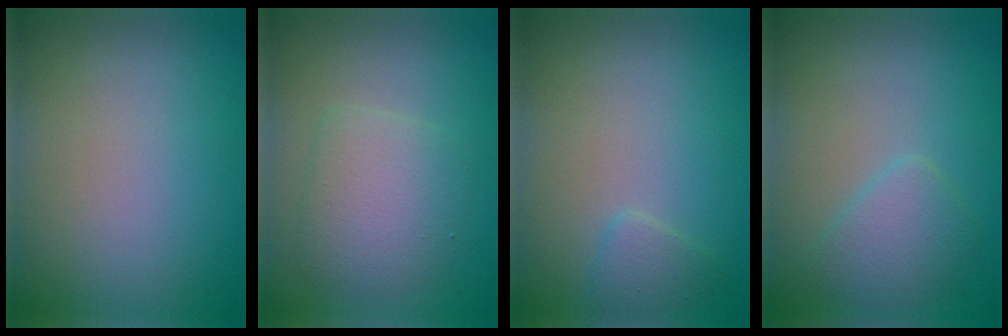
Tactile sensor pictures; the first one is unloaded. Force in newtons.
{"total": 3.4, "press": 3.4, "slide": 0.1}
{"total": 1.2, "press": 1.2, "slide": 0.1}
{"total": 2.5, "press": 2.5, "slide": 0.1}